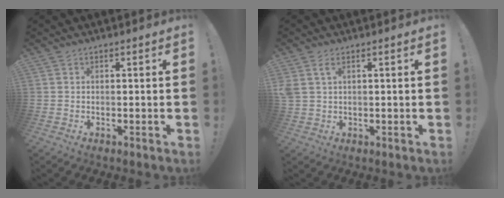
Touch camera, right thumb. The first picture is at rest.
{"total": 3.1, "force": [1.3, 1.6, 2.3], "torque": [-0.042, 0.000, 0.026]}